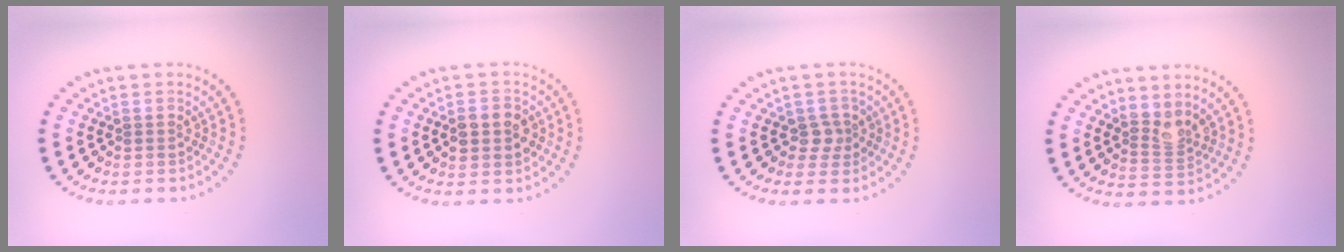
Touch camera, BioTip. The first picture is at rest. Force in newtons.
{"total": 2.8, "press": 2.8, "slide": 0.1}
{"total": 1.6, "press": 1.2, "slide": 1.0}
{"total": 2.0, "press": 1.5, "slide": 1.3}